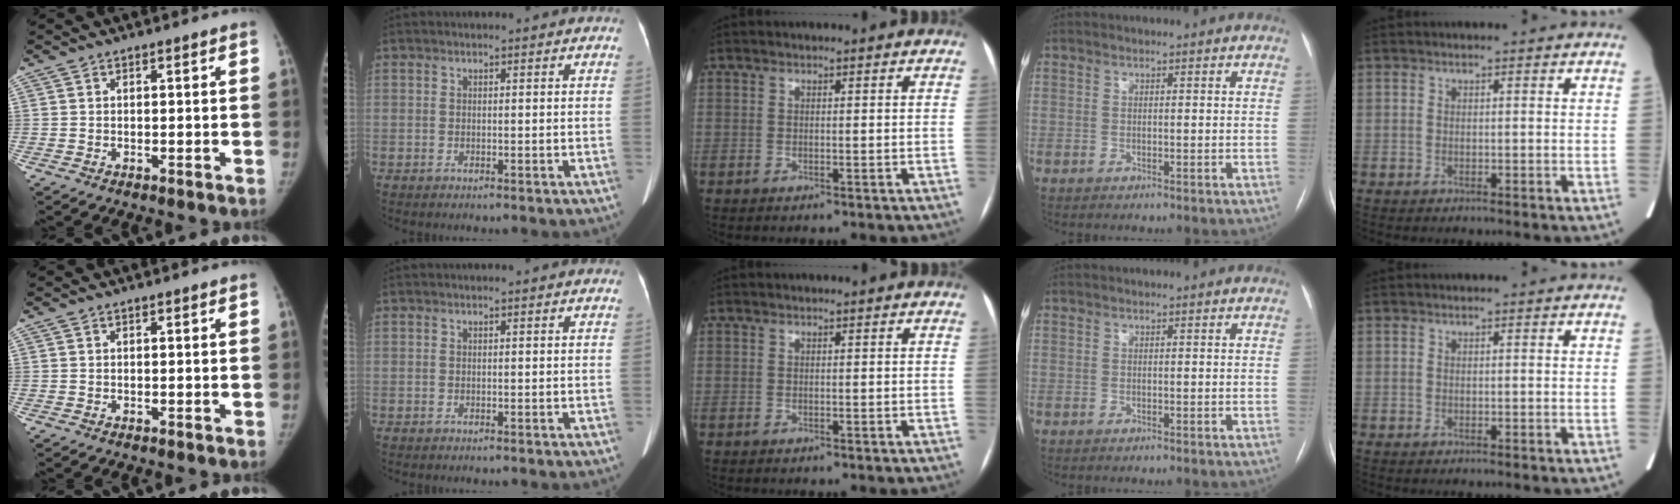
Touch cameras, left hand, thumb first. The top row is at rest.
{}